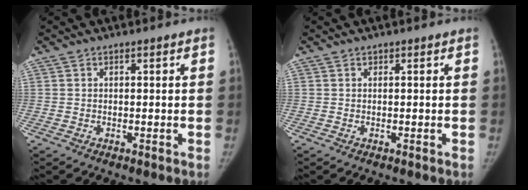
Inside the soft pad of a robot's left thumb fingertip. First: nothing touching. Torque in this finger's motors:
{"motor_torque": [0.00, 0.00, -0.09, -0.09, 0.00]}